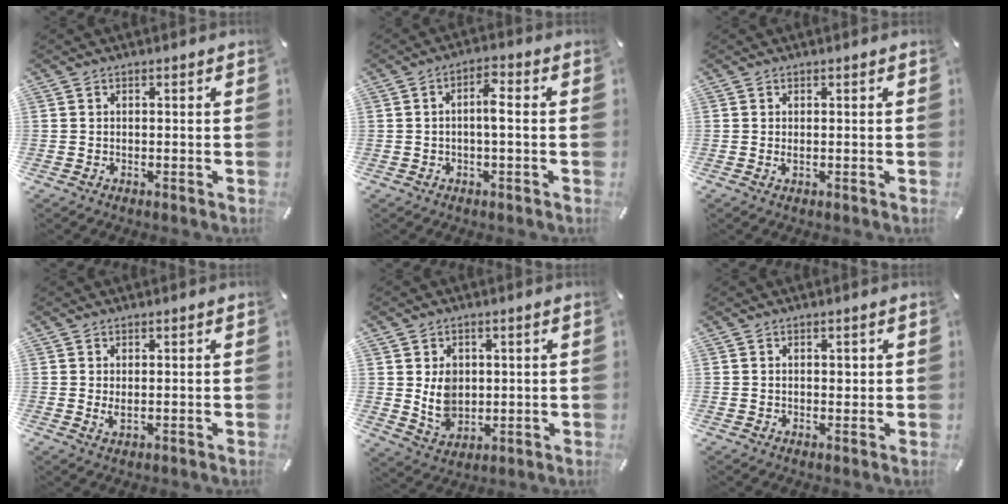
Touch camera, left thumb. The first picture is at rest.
{"total": 4.9, "force": [-0.4, 1.8, 4.6], "torque": [-0.083, 0.014, -0.008]}
{"total": 1.1, "force": [0.0, 0.3, 1.0], "torque": [-0.019, -0.001, 0.000]}
{"total": 2.1, "force": [0.4, 0.8, 1.9], "torque": [-0.037, -0.007, 0.002]}
{"total": 6.8, "force": [1.3, 5.9, 3.2], "torque": [-0.060, -0.004, 0.022]}
{"total": 1.3, "force": [0.3, 1.0, 0.8], "torque": [-0.001, -0.002, 0.001]}